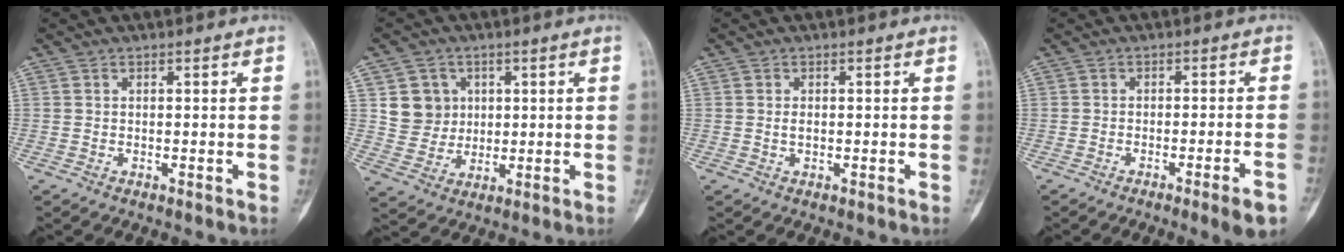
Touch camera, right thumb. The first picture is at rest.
{"total": 7.1, "force": [2.0, 6.6, 1.6], "torque": [0.004, -0.006, 0.041]}
{"total": 1.0, "force": [0.0, 0.6, 0.8], "torque": [-0.016, 0.000, 0.000]}
{"total": 5.7, "force": [-3.2, 0.3, 4.7], "torque": [-0.067, 0.008, -0.046]}